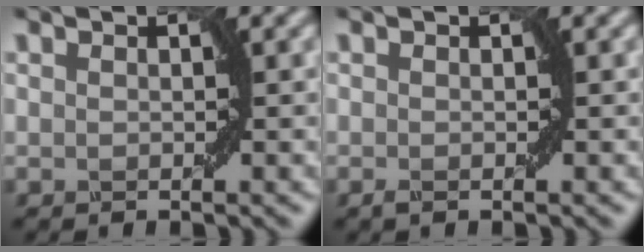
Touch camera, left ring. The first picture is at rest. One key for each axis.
{"total": 0.7, "fx": -0.3, "fy": 0.2, "fz": 0.6, "tx": -0.011, "ty": 0.001, "tz": -0.003}